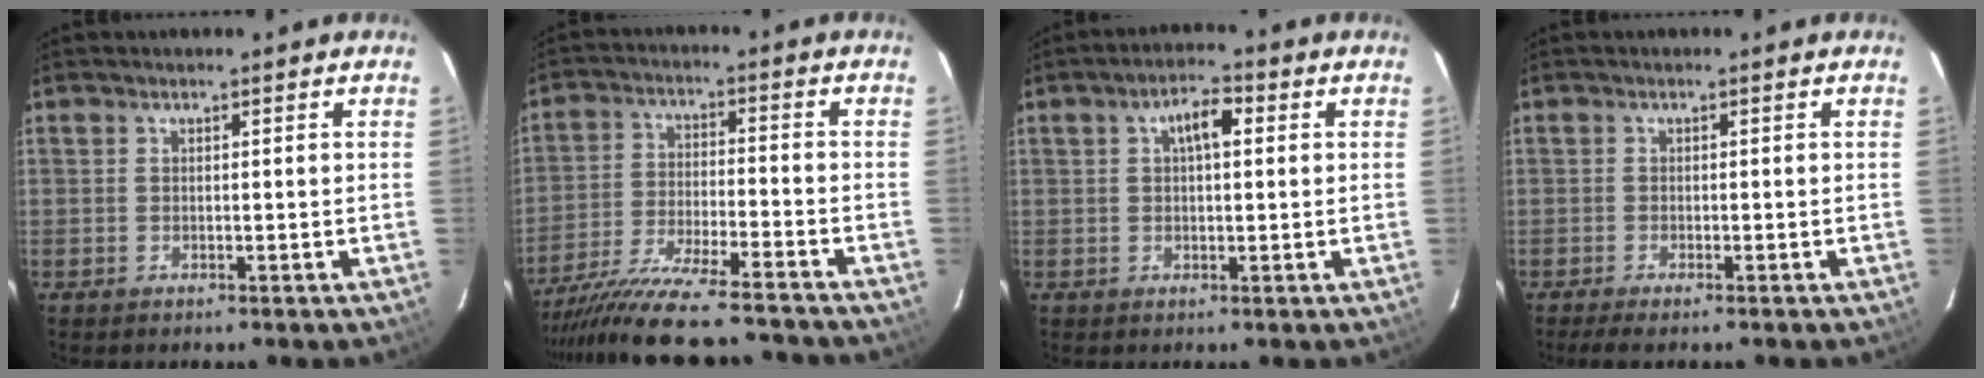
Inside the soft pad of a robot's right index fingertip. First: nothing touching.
{"total": 20.4, "force": [-18.4, 1.7, 8.6], "torque": [-0.173, -0.048, -0.293]}
{"total": 4.7, "force": [1.3, 2.1, 4.1], "torque": [-0.069, 0.017, 0.023]}
{"total": 2.9, "force": [-2.3, 0.1, 1.6], "torque": [-0.039, -0.011, -0.042]}